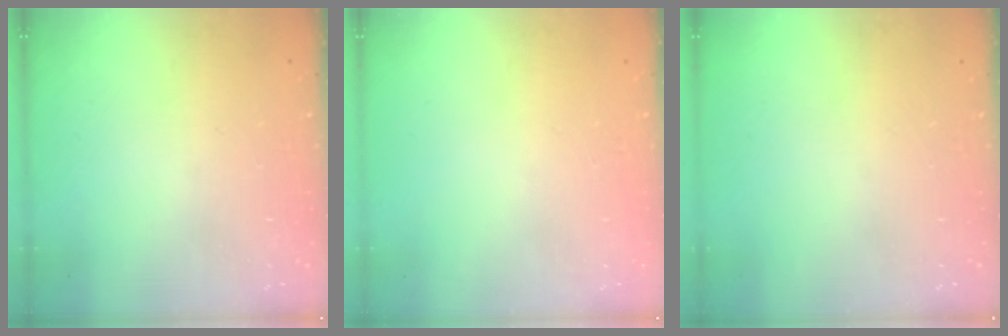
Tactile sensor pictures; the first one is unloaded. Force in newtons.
{"total": 0.0}
{"total": 0.0}